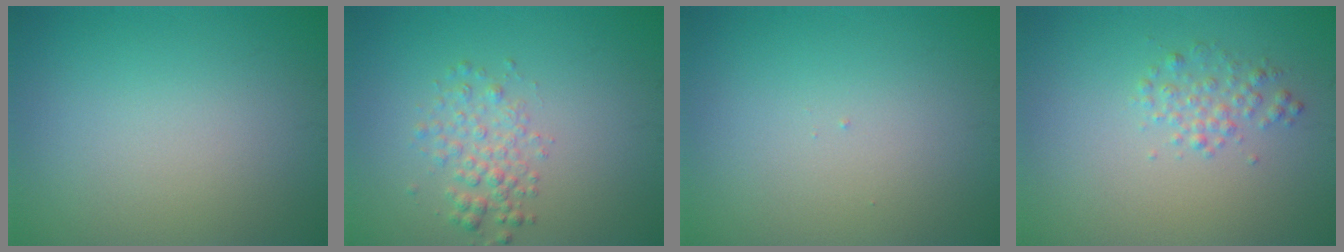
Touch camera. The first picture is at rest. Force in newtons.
{"total": 2.4, "press": 2.4, "slide": 0.1}
{"total": 0.0}
{"total": 1.7, "press": 1.7, "slide": 0.0}